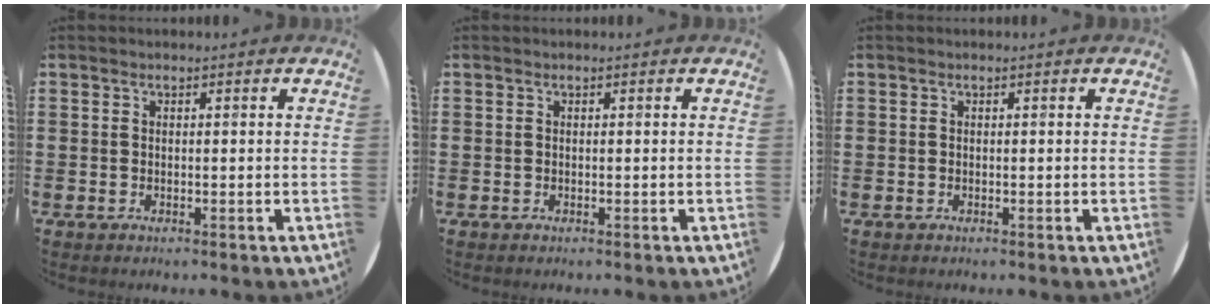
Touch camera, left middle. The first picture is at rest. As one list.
[{"total": 0.0}, {"total": 0.0}]